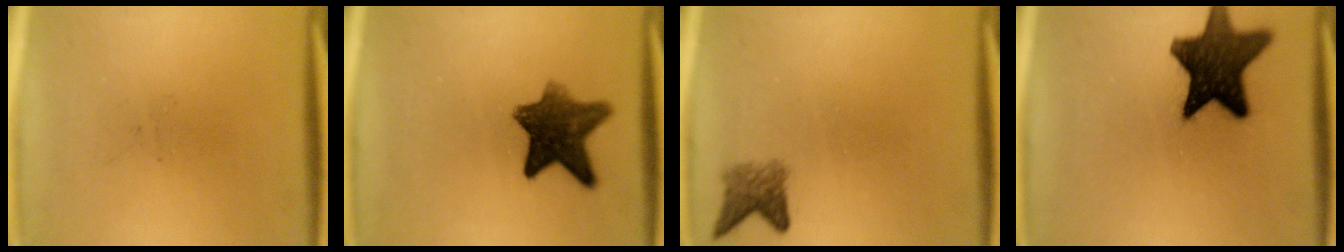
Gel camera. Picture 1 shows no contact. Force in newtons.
{"total": 9.4}
{"total": 2.8}
{"total": 15.4}